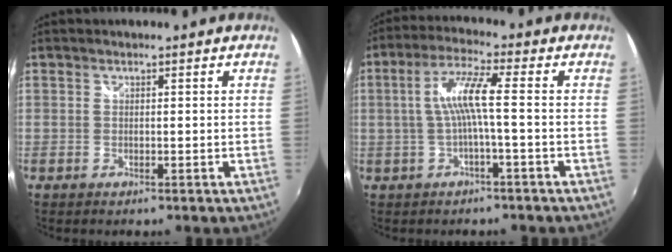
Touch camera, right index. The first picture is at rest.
{"total": 6.7, "force": [-0.9, -0.2, 6.7], "torque": [-0.143, 0.008, -0.011]}